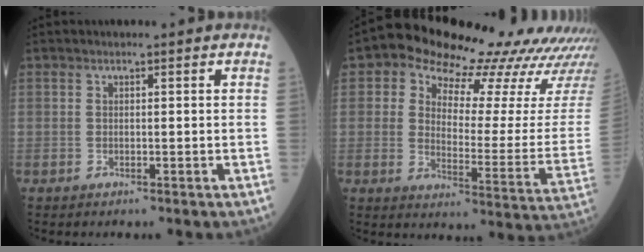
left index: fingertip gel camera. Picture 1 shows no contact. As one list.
[{"total": 23.6, "force": [20.6, 5.5, 10.0], "torque": [-0.136, -0.059, 0.244]}]